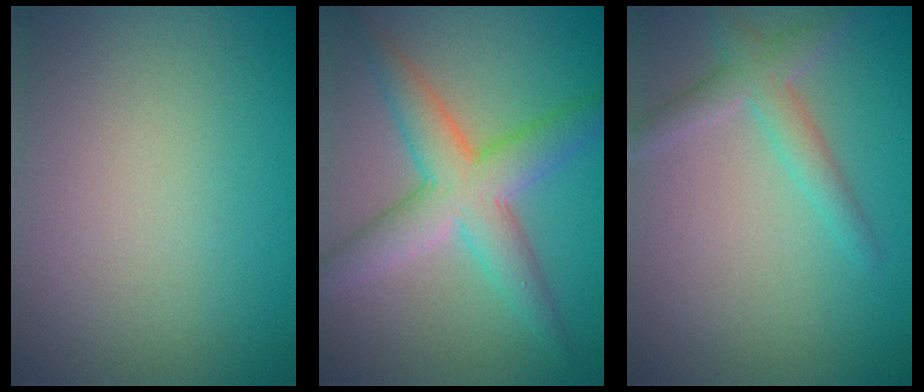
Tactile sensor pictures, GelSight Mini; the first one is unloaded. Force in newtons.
{"total": 6.1, "press": 6.0, "slide": 0.2}
{"total": 2.7, "press": 2.7, "slide": 0.1}